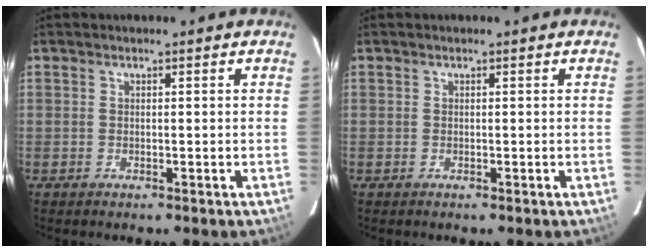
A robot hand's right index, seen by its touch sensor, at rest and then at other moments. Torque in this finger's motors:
{"motor_torque": [0.00, 0.00, 0.00, 0.00]}